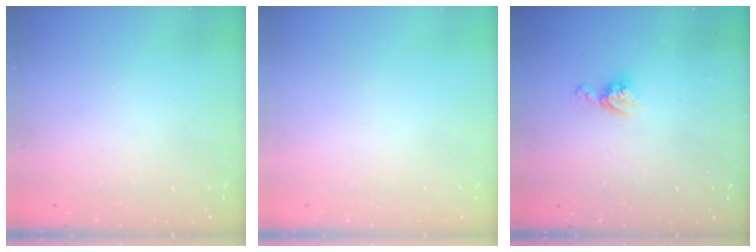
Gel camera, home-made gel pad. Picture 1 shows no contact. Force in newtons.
{"total": 0.0}
{"total": 5.6, "press": 5.6, "slide": 0.6}